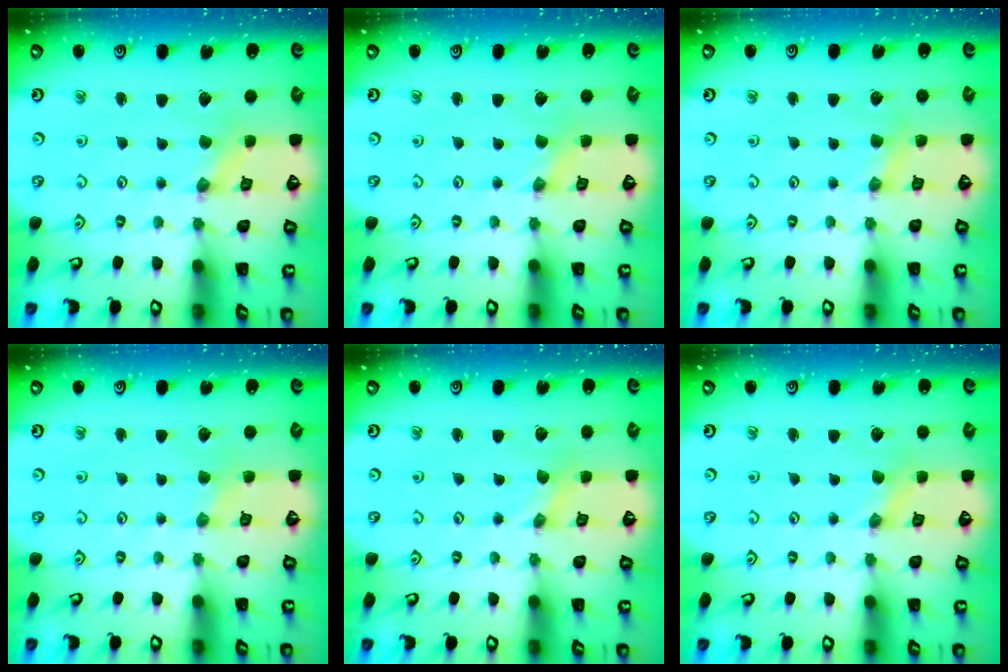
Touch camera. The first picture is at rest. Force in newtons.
{"total": 0.0}
{"total": 3.0, "press": 2.9, "slide": 0.4}
{"total": 1.8, "press": 1.7, "slide": 0.2}
{"total": 0.0}
{"total": 0.0}